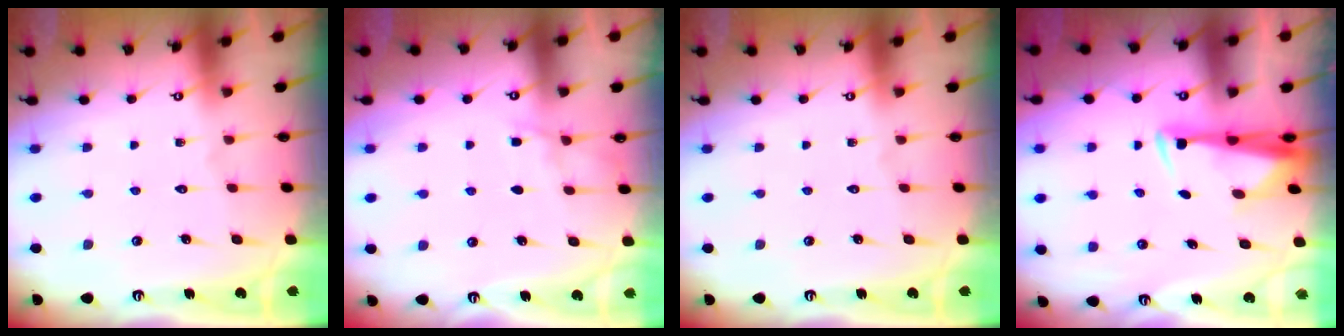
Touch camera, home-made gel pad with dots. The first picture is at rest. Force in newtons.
{"total": 4.0, "press": 4.0, "slide": 0.5}
{"total": 0.0}
{"total": 3.3, "press": 3.2, "slide": 0.7}